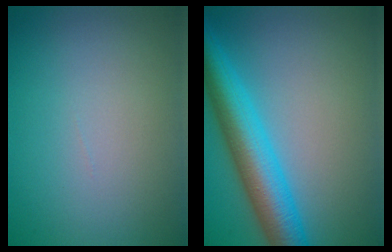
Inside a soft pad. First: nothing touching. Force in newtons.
{"total": 7.5, "press": 7.5, "slide": 0.2}